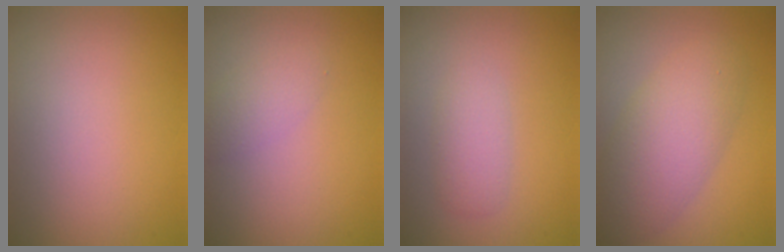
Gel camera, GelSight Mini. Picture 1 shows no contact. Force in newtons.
{"total": 1.7, "press": 1.7, "slide": 0.1}
{"total": 2.0, "press": 2.0, "slide": 0.2}
{"total": 5.9, "press": 5.9, "slide": 0.1}